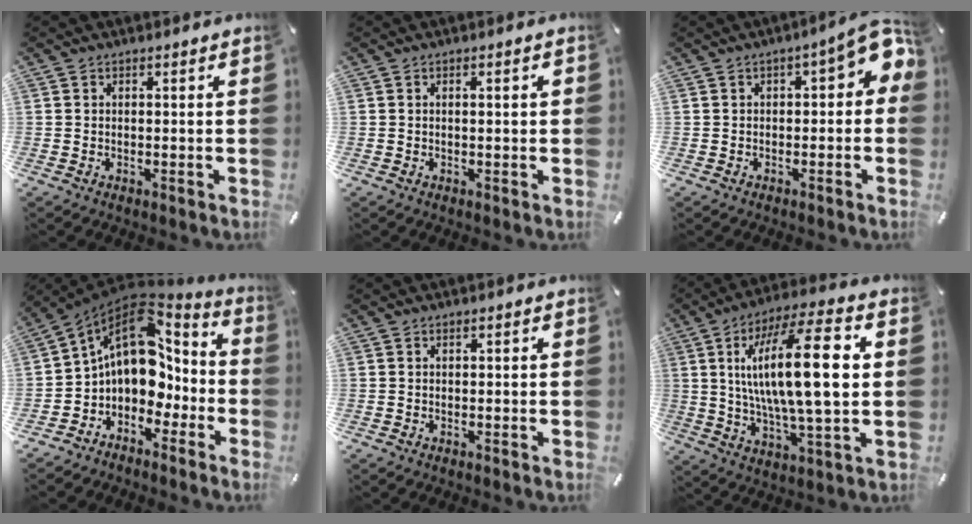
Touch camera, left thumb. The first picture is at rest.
{"total": 1.9, "force": [0.2, 0.4, 1.8], "torque": [-0.034, 0.001, 0.001]}
{"total": 7.7, "force": [1.9, 3.1, 6.8], "torque": [-0.087, -0.015, 0.026]}
{"total": 14.3, "force": [1.8, 10.6, 9.4], "torque": [-0.148, -0.024, 0.029]}
{"total": 0.0}
{"total": 20.8, "force": [4.1, 5.2, 19.7], "torque": [-0.379, -0.009, 0.045]}